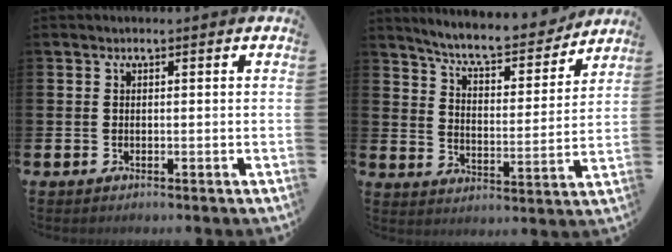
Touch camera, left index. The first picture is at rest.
{"total": 8.2, "force": [7.6, 1.4, 2.6], "torque": [-0.068, -0.059, 0.128]}